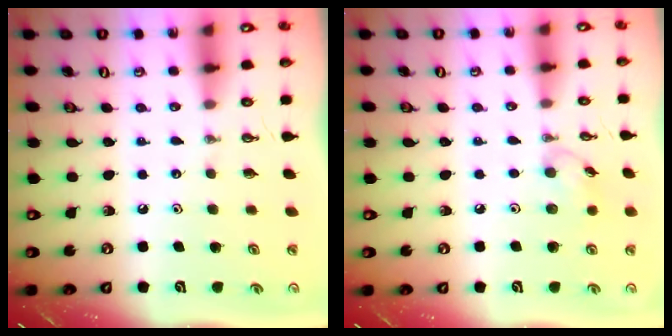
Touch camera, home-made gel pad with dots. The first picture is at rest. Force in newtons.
{"total": 6.3, "press": 6.2, "slide": 1.0}